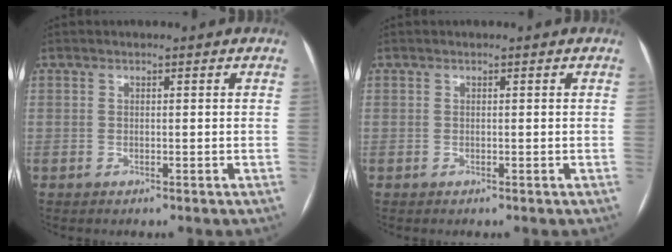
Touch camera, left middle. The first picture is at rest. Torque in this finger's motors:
{"motor_torque": [0.08, 0.08, 0.02, 0.01]}